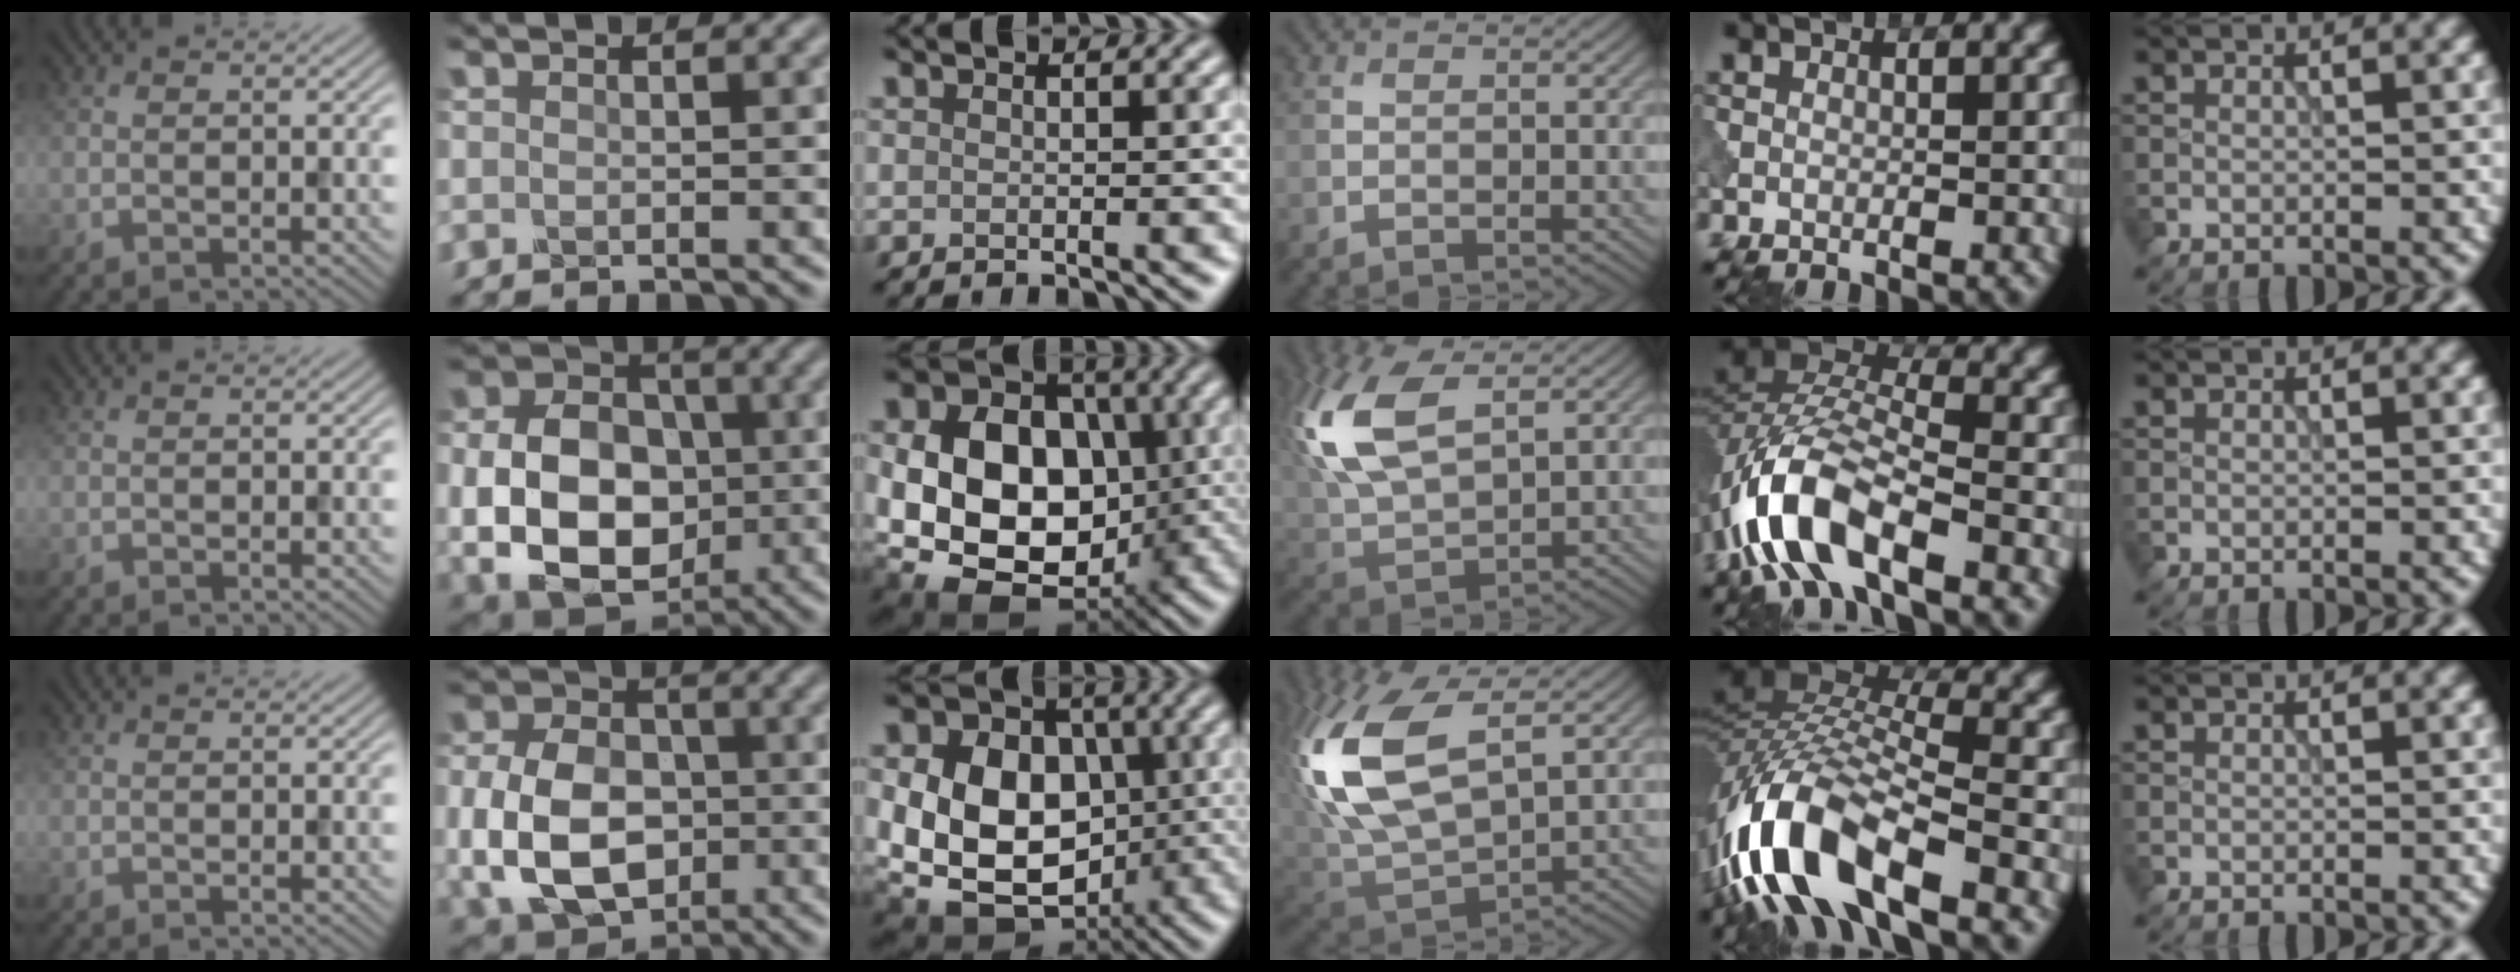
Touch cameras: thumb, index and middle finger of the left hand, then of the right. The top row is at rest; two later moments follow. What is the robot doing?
{"motion": "insert", "object": "peg toy"}